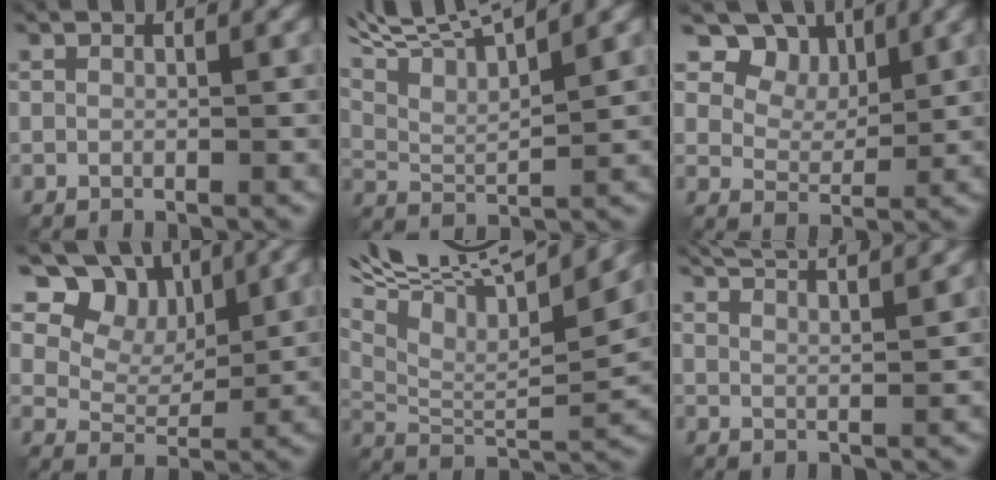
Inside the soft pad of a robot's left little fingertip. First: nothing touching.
{"total": 7.8, "force": [5.1, 2.0, 5.5], "torque": [-0.115, 0.015, 0.091]}
{"total": 6.7, "force": [3.8, 4.5, 3.3], "torque": [-0.061, -0.015, 0.074]}
{"total": 7.5, "force": [4.1, 5.1, 3.7], "torque": [-0.068, -0.004, 0.073]}
{"total": 16.7, "force": [10.3, 5.7, 11.9], "torque": [-0.232, 0.058, 0.154]}
{"total": 9.7, "force": [7.6, 2.6, 5.4], "torque": [-0.070, 0.026, 0.075]}